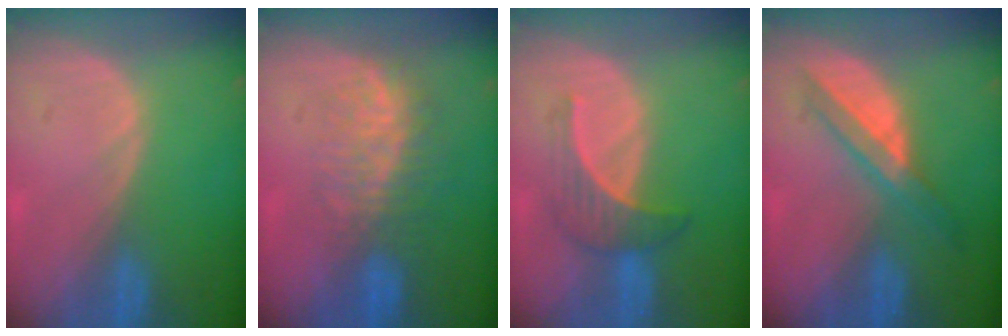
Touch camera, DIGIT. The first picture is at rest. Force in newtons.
{"total": 7.7, "press": 7.1, "slide": 3.1}
{"total": 4.5, "press": 4.4, "slide": 0.8}
{"total": 5.9, "press": 5.3, "slide": 2.5}